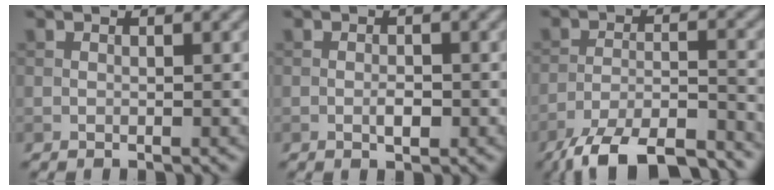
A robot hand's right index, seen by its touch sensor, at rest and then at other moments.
{"total": 1.4, "force": [-0.5, 0.5, 1.2], "torque": [-0.020, 0.000, -0.009]}
{"total": 10.3, "force": [-8.7, 2.4, 5.0], "torque": [-0.085, -0.005, -0.149]}